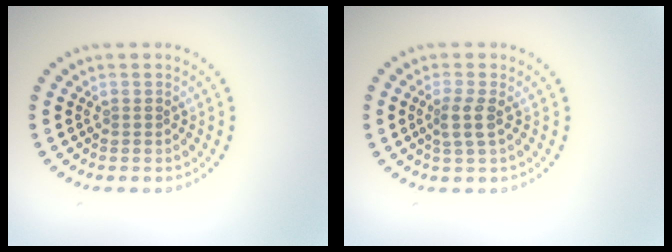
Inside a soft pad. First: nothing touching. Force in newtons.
{"total": 1.8, "press": 1.6, "slide": 0.9}